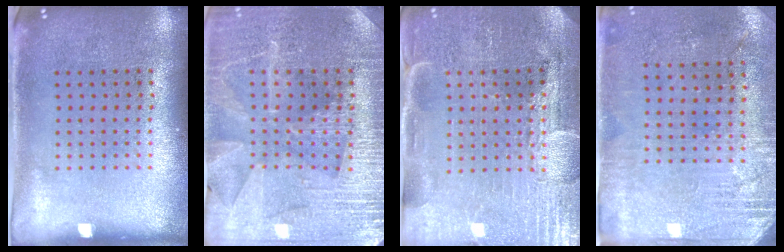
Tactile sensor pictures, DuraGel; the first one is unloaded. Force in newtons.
{"total": 3.5, "press": 3.4, "slide": 0.9}
{"total": 4.0, "press": 3.8, "slide": 1.4}
{"total": 2.8, "press": 2.5, "slide": 1.2}